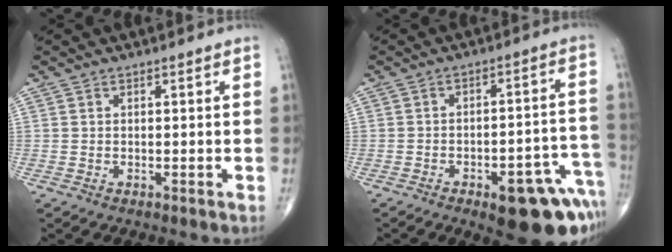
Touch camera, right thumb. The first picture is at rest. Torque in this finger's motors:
{"motor_torque": [1.95, 1.33, 0.92, -1.13, 0.27]}